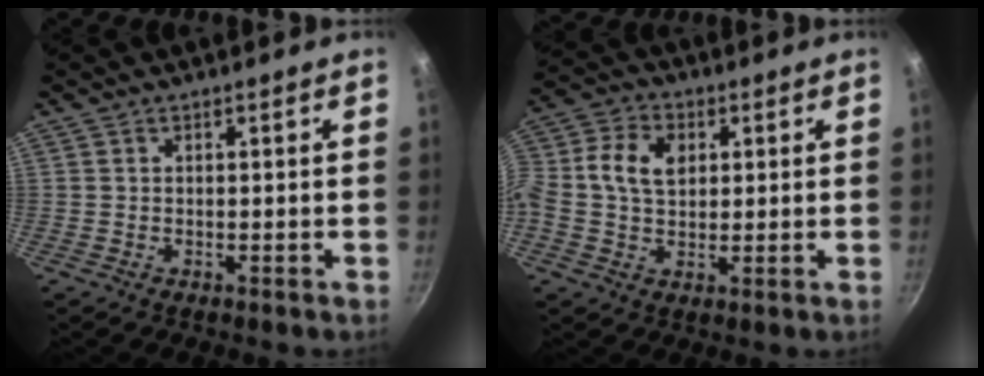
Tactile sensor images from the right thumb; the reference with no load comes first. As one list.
[{"total": 9.5, "force": [1.7, 6.9, 6.4], "torque": [-0.112, 0.014, 0.017]}]